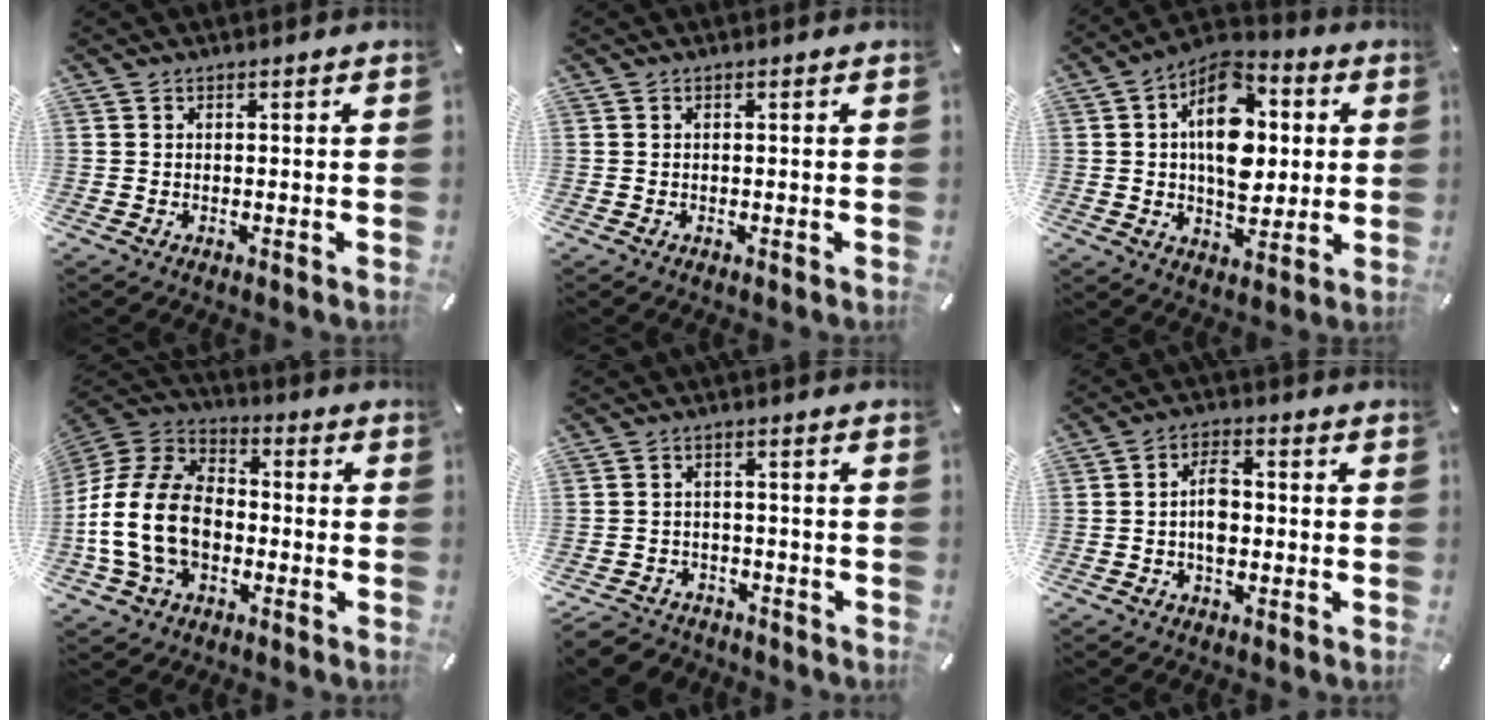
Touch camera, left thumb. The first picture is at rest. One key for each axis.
{"total": 0.0}
{"total": 16.1, "fx": 2.4, "fy": 10.6, "fz": 11.9, "tx": -0.195, "ty": -0.006, "tz": 0.040}
{"total": 16.3, "fx": -4.0, "fy": 11.7, "fz": 10.7, "tx": -0.239, "ty": 0.032, "tz": -0.073}
{"total": 4.3, "fx": -3.3, "fy": 2.6, "fz": 1.0, "tx": -0.026, "ty": 0.015, "tz": -0.066}
{"total": 5.8, "fx": -0.9, "fy": 3.4, "fz": 4.6, "tx": -0.079, "ty": 0.007, "tz": -0.018}